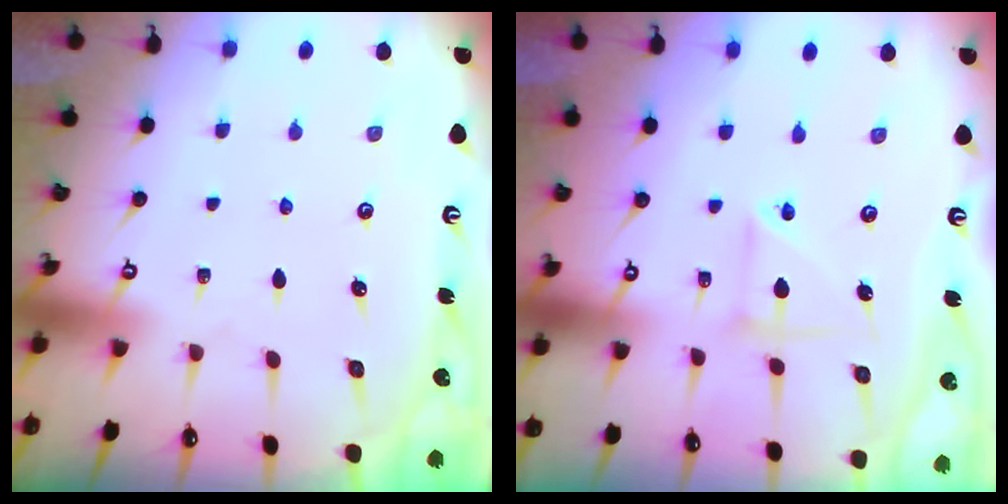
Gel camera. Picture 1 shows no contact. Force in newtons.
{"total": 4.7, "press": 4.7, "slide": 0.5}